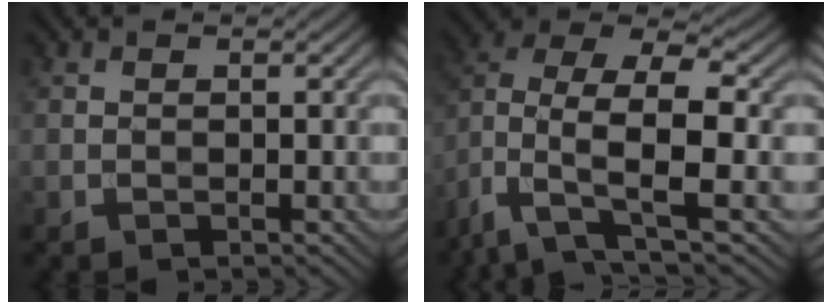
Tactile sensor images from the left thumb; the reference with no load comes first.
{"total": 10.8, "force": [-2.7, 5.5, 8.9], "torque": [-0.181, -0.003, -0.065]}